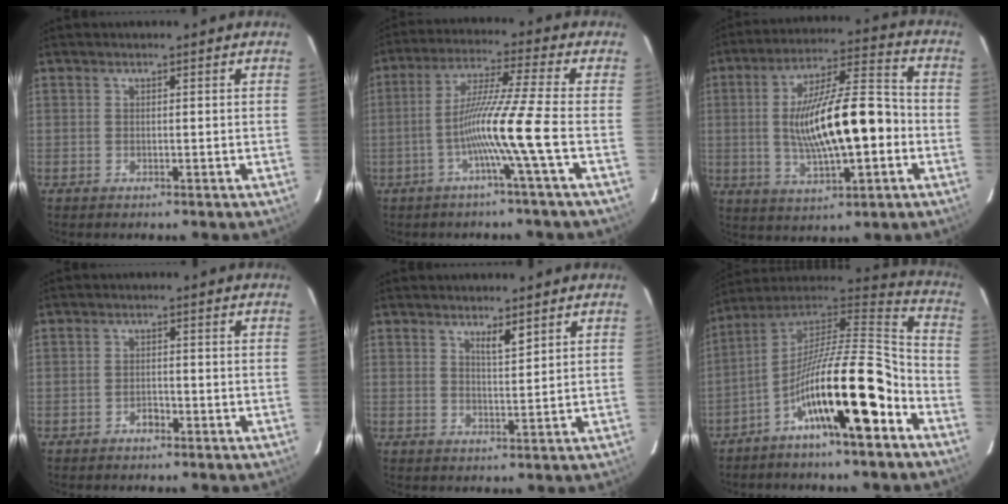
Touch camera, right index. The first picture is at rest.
{"total": 10.6, "force": [-3.2, -2.6, 9.8], "torque": [-0.183, -0.001, -0.065]}
{"total": 16.6, "force": [-1.9, 3.8, 16.1], "torque": [-0.289, 0.017, -0.025]}
{"total": 1.6, "force": [-1.1, 0.9, 0.8], "torque": [-0.011, 0.005, -0.018]}
{"total": 2.5, "force": [1.8, 0.3, 1.7], "torque": [-0.034, -0.006, 0.034]}
{"total": 19.0, "force": [-8.9, 2.0, 16.7], "torque": [-0.284, 0.012, -0.149]}